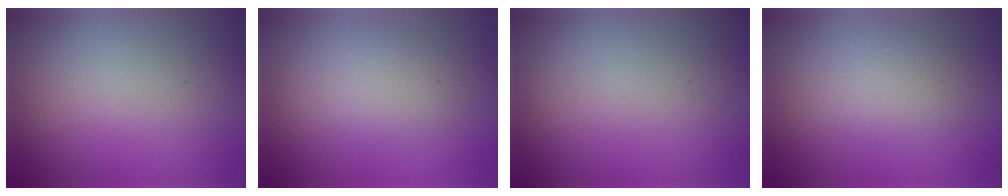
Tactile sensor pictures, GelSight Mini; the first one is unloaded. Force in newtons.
{"total": 2.2, "press": 2.2, "slide": 0.2}
{"total": 0.0}
{"total": 2.3, "press": 2.3, "slide": 0.1}